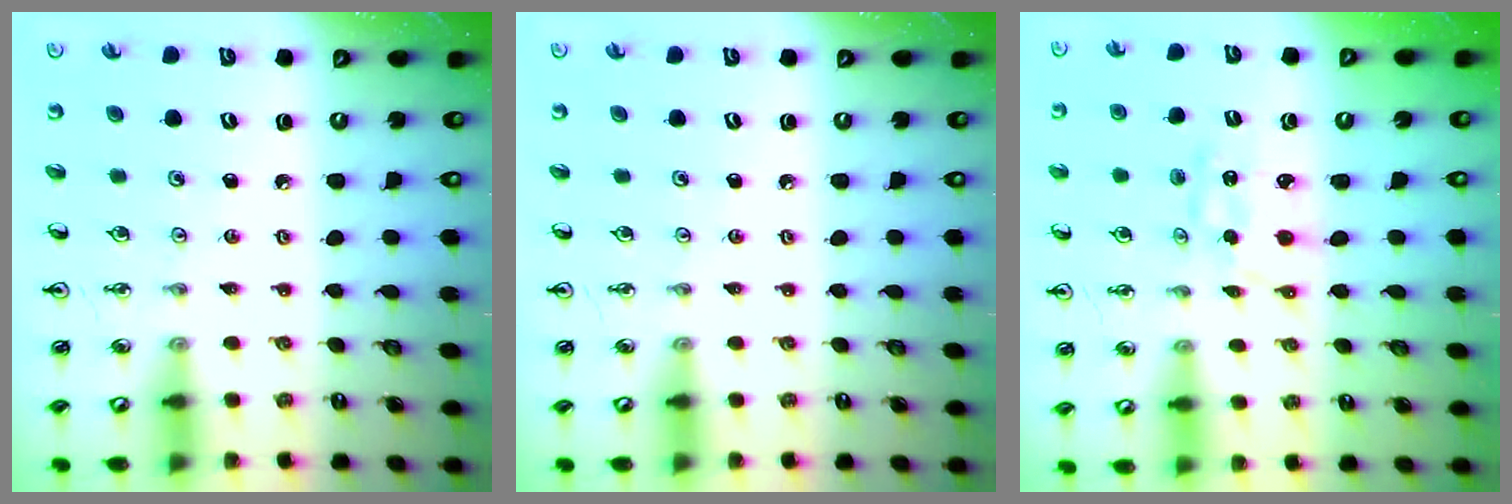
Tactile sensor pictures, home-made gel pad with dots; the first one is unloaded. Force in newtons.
{"total": 0.0}
{"total": 1.7, "press": 1.7, "slide": 0.1}